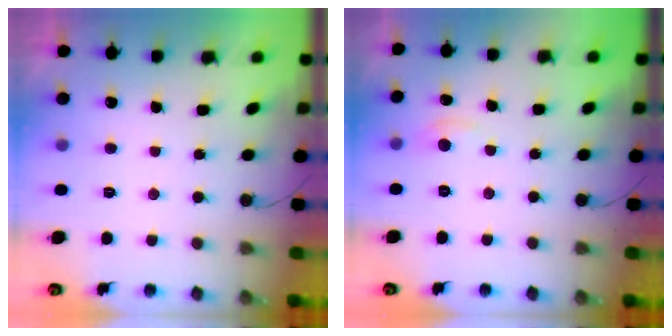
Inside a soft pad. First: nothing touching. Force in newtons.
{"total": 2.8, "press": 2.8, "slide": 0.4}